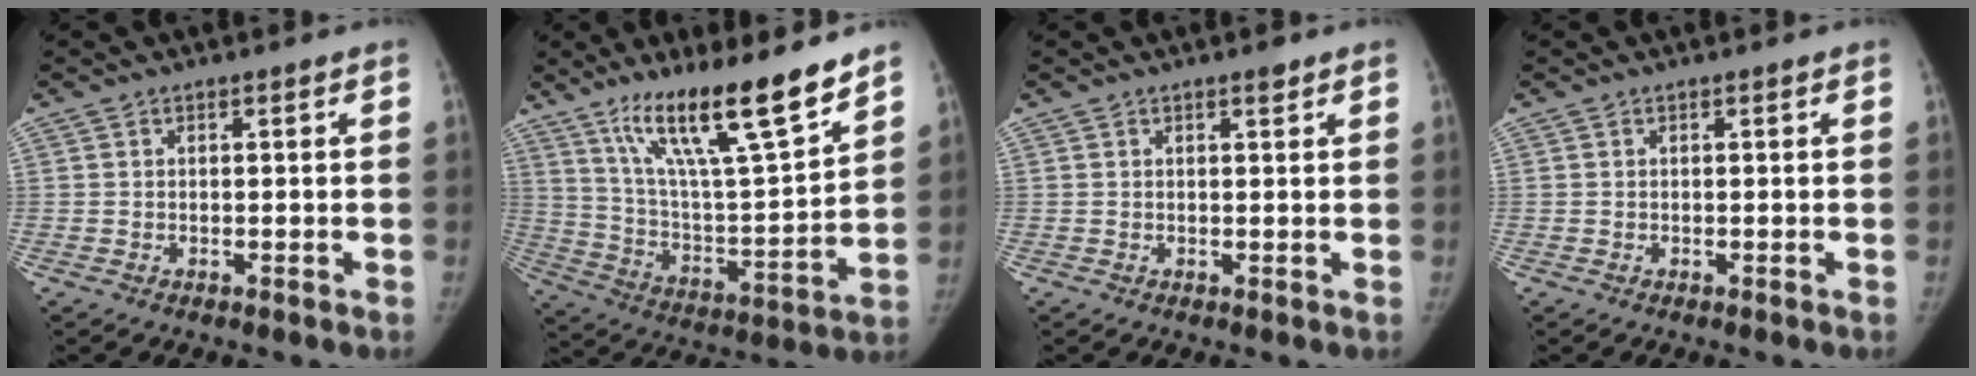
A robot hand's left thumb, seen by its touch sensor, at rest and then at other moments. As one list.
[{"total": 20.3, "force": [14.3, 3.4, 13.9], "torque": [-0.213, -0.078, 0.253]}, {"total": 1.2, "force": [0.9, 0.4, 0.7], "torque": [-0.007, -0.005, 0.013]}, {"total": 0.0}]